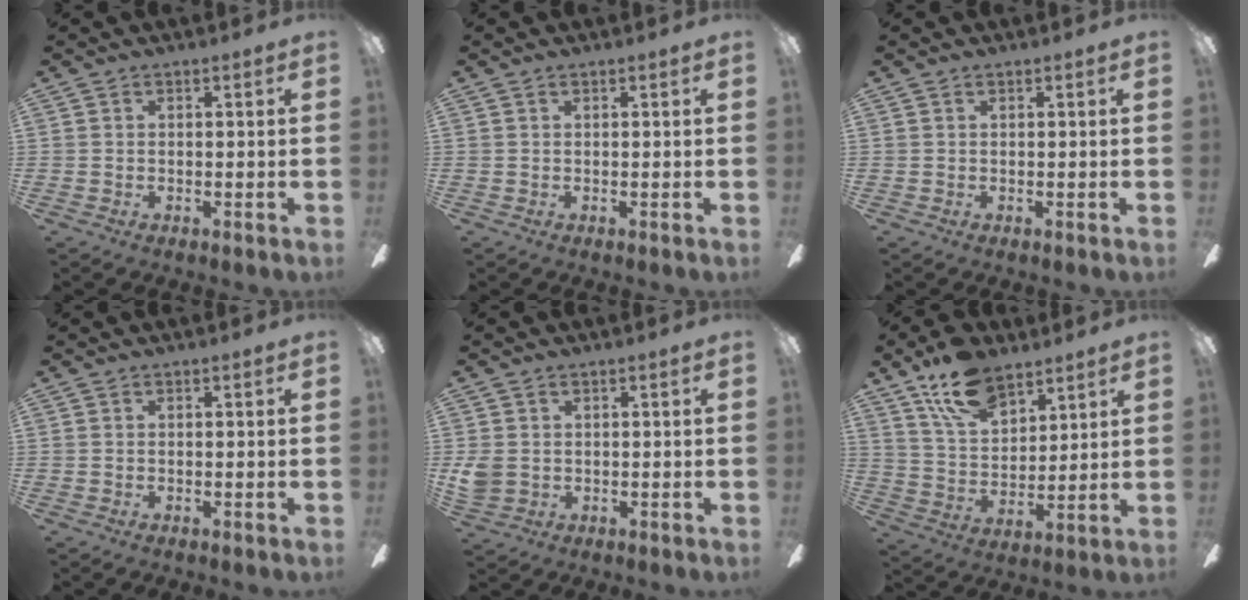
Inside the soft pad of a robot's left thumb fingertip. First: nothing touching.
{"total": 0.0}
{"total": 0.0}
{"total": 0.0}
{"total": 4.0, "force": [0.4, 3.5, 2.1], "torque": [-0.037, 0.004, 0.010]}
{"total": 14.4, "force": [9.7, 7.8, 7.3], "torque": [-0.135, -0.038, 0.184]}